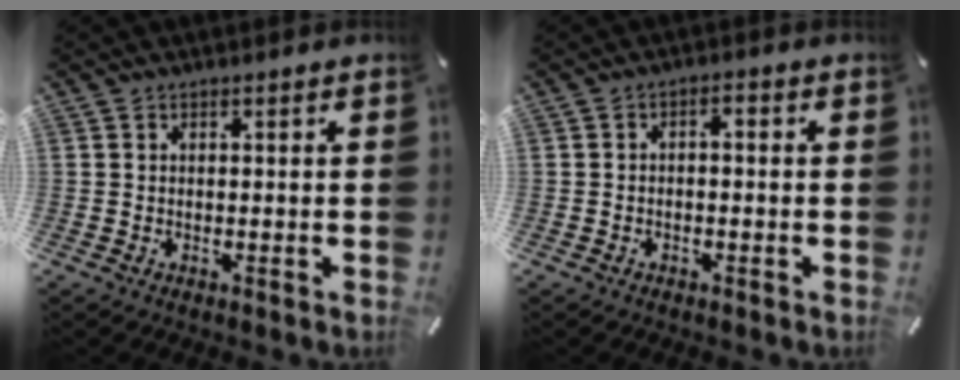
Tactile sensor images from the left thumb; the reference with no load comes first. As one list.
[{"total": 2.0, "force": [-1.2, 0.7, 1.4], "torque": [-0.024, 0.010, -0.025]}]